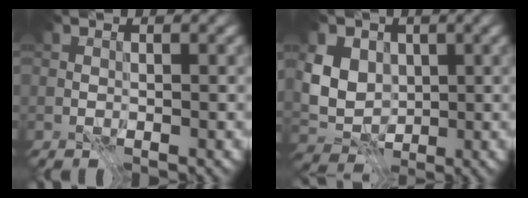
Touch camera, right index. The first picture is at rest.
{"total": 5.4, "force": [0.8, 4.4, 3.0], "torque": [-0.068, -0.001, 0.006]}